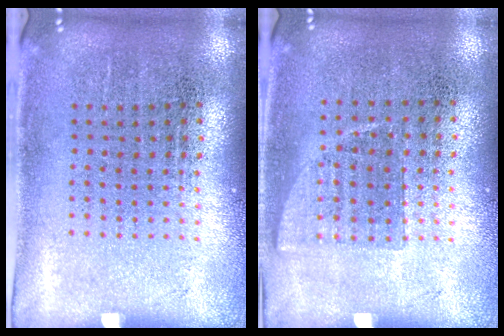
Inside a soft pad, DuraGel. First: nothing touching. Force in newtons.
{"total": 0.8, "press": 0.7, "slide": 0.3}